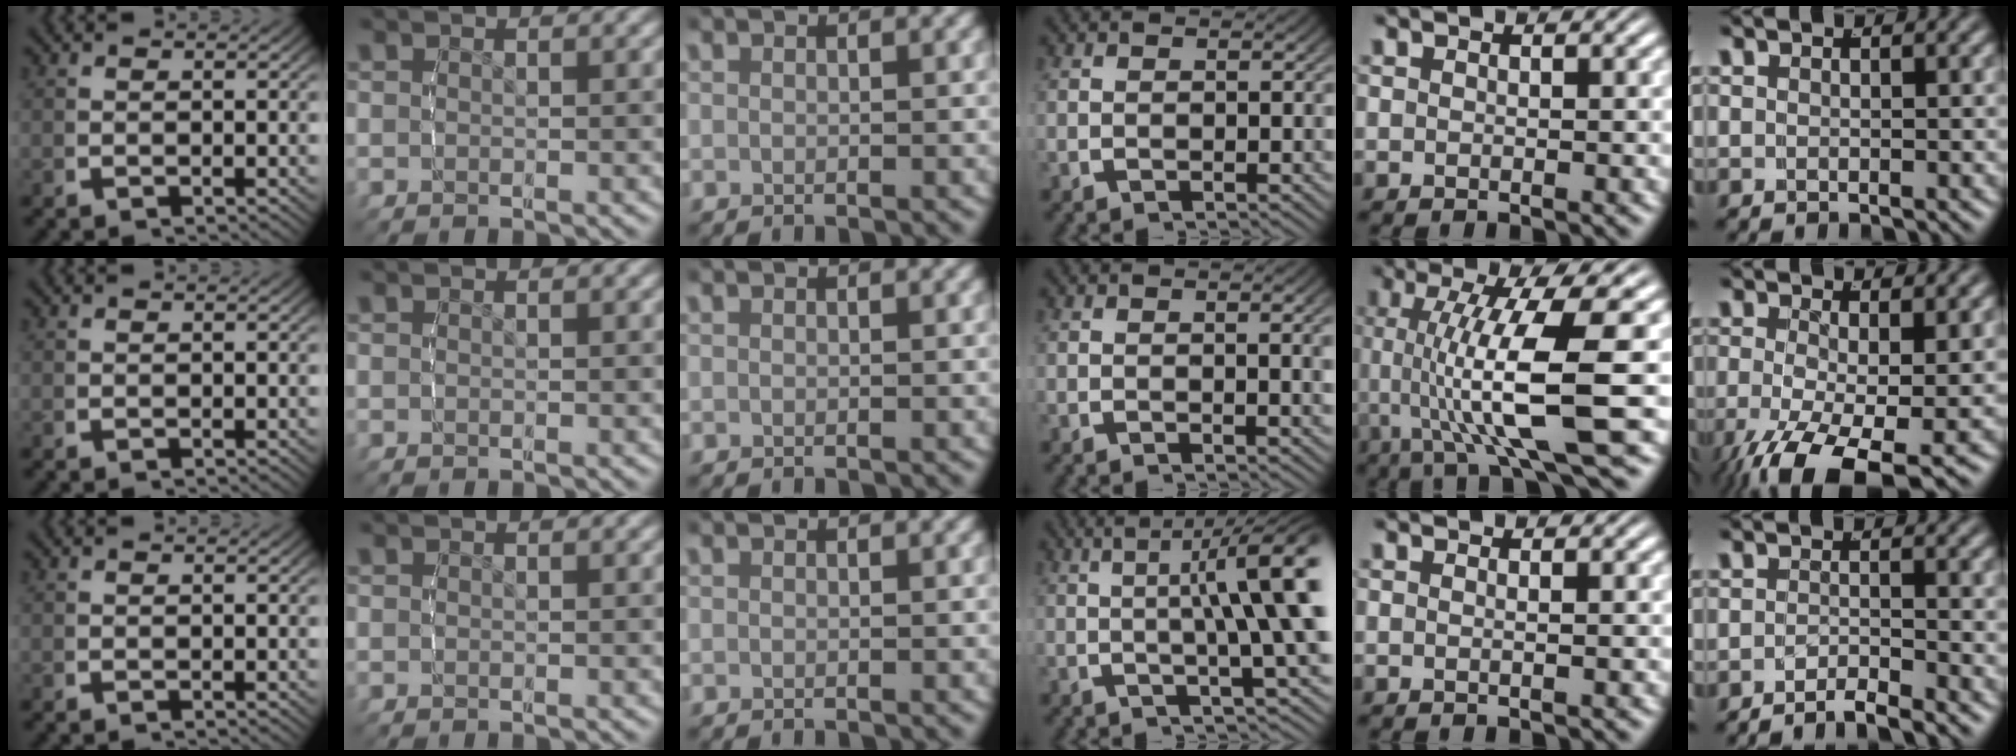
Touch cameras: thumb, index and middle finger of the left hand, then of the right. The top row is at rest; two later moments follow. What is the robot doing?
{"motion": "lift_and_place", "object": "condiment"}